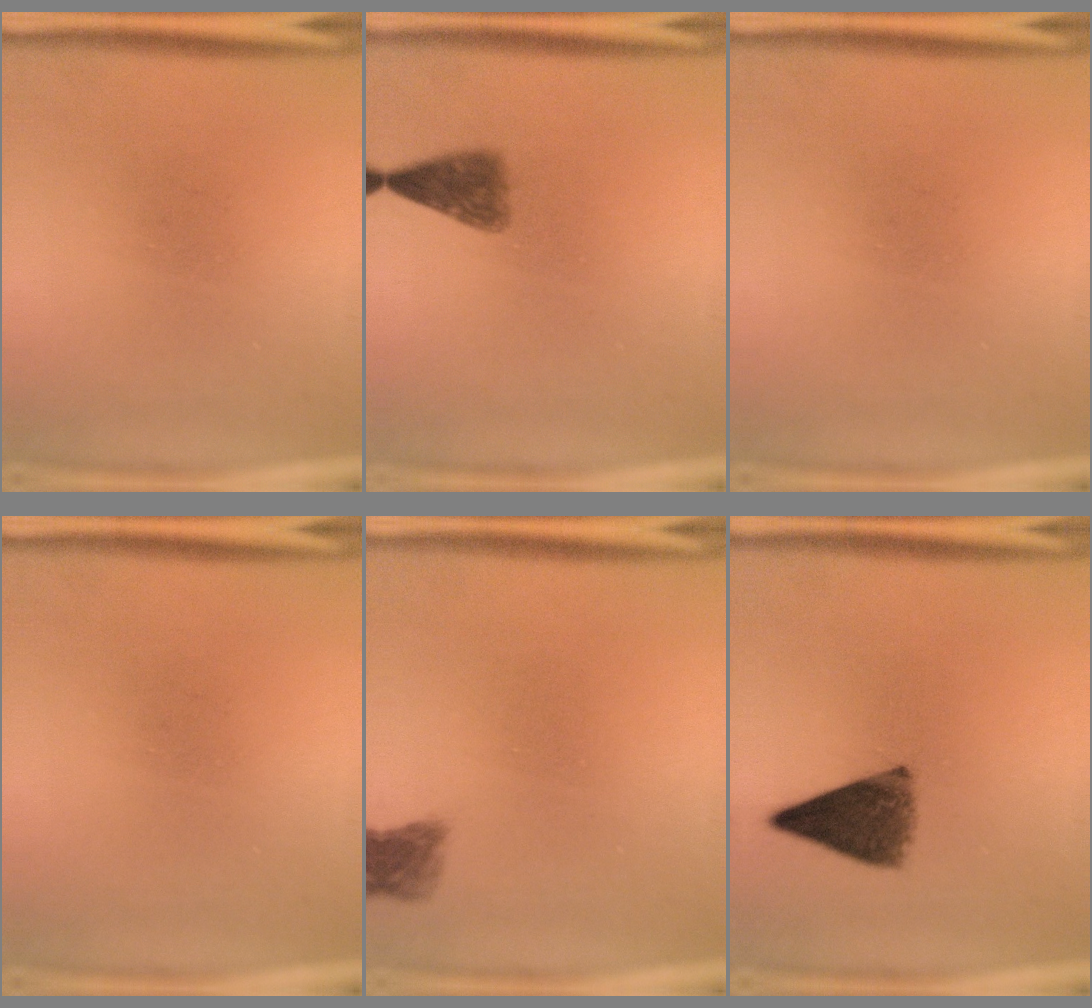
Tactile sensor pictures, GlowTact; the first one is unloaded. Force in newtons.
{"total": 3.5}
{"total": 0.0}
{"total": 0.0}
{"total": 2.4}
{"total": 8.1}